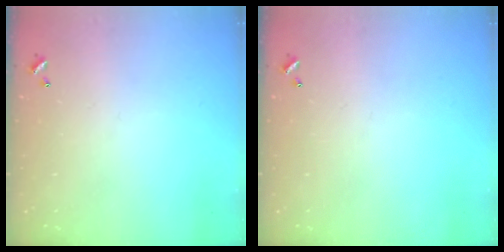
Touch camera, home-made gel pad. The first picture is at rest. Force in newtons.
{"total": 0.0}